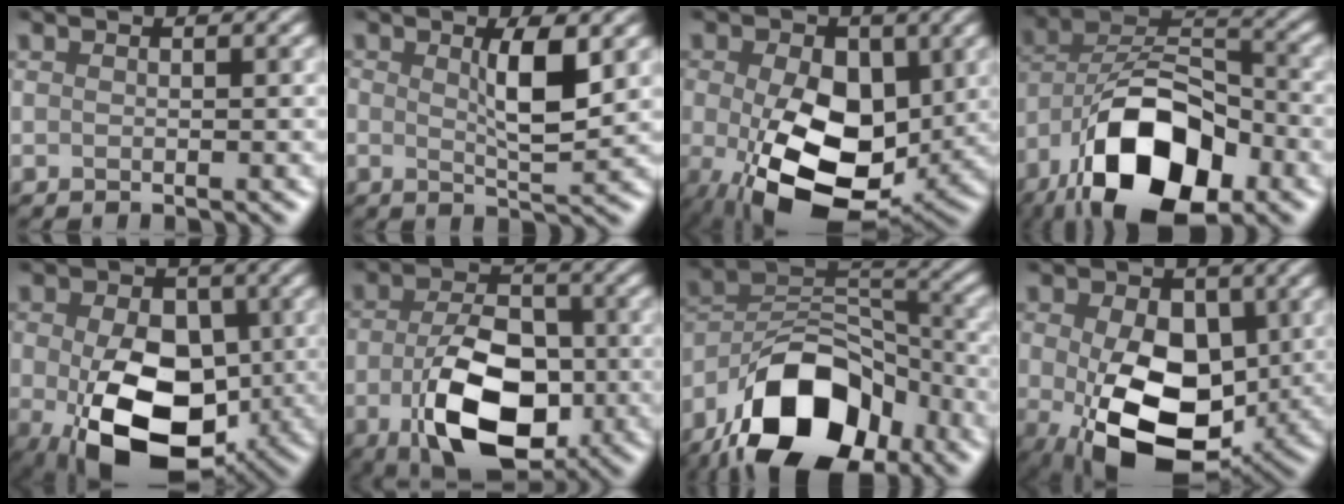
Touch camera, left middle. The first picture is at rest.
{"total": 2.9, "force": [0.8, 0.2, 2.8], "torque": [-0.058, 0.004, 0.020]}
{"total": 11.6, "force": [-2.0, 7.1, 9.0], "torque": [-0.166, -0.022, -0.024]}
{"total": 12.5, "force": [-6.5, 6.5, 8.5], "torque": [-0.159, -0.005, -0.112]}
{"total": 11.0, "force": [-2.5, 7.2, 8.0], "torque": [-0.138, -0.025, -0.029]}
{"total": 9.3, "force": [-3.5, 5.2, 6.9], "torque": [-0.142, -0.006, -0.058]}
{"total": 13.0, "force": [-8.1, 7.1, 7.4], "torque": [-0.126, 0.018, -0.145]}
{"total": 10.4, "force": [-1.5, 6.7, 7.8], "torque": [-0.148, -0.022, -0.017]}